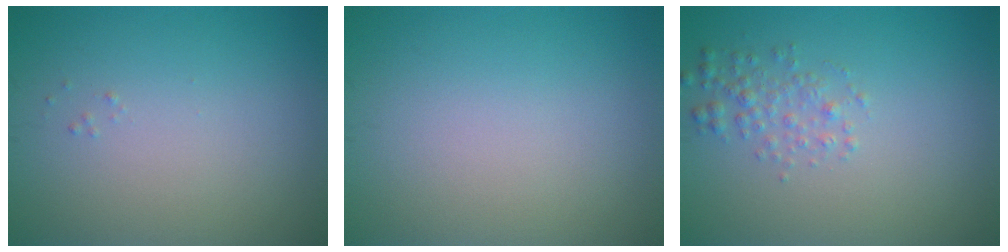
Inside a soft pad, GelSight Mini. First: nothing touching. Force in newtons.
{"total": 0.0}
{"total": 1.8, "press": 1.8, "slide": 0.0}